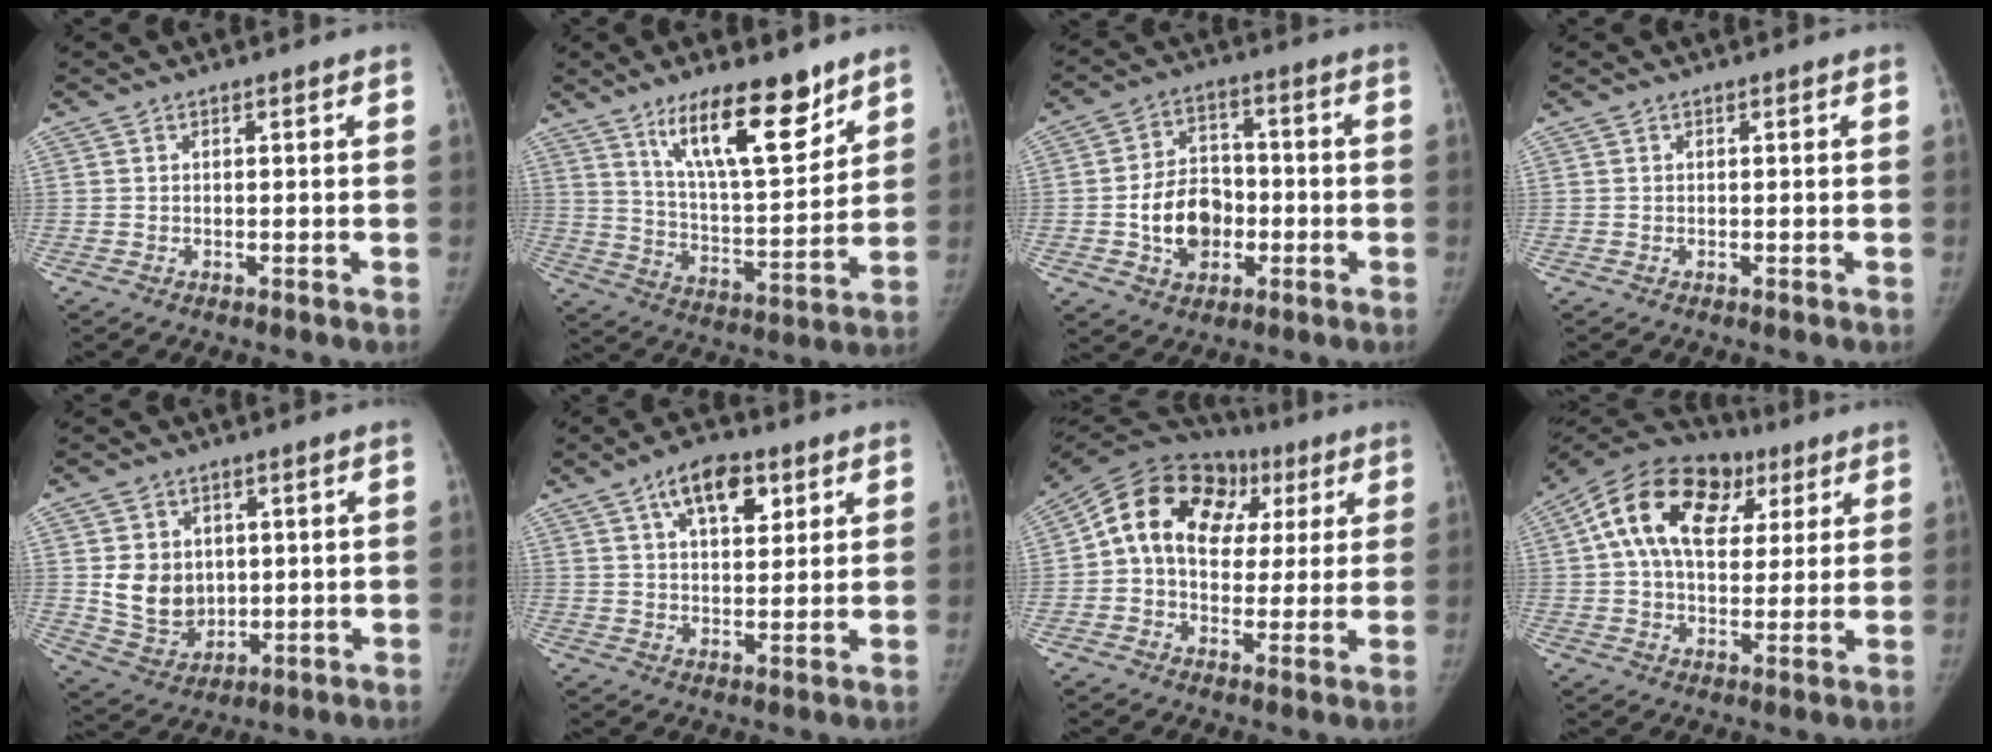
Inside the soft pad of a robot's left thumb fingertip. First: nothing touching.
{"total": 17.1, "force": [11.0, 5.2, 12.0], "torque": [-0.163, -0.070, 0.195]}
{"total": 11.2, "force": [-2.5, 8.4, 7.0], "torque": [-0.087, 0.022, -0.040]}
{"total": 0.0}
{"total": 9.5, "force": [1.3, 7.9, 5.2], "torque": [-0.053, -0.016, 0.046]}
{"total": 9.8, "force": [4.9, 5.0, 6.8], "torque": [-0.084, -0.016, 0.078]}
{"total": 19.7, "force": [5.3, 14.4, 12.3], "torque": [-0.181, 0.044, 0.081]}
{"total": 20.7, "force": [7.0, 13.5, 14.0], "torque": [-0.231, 0.023, 0.107]}